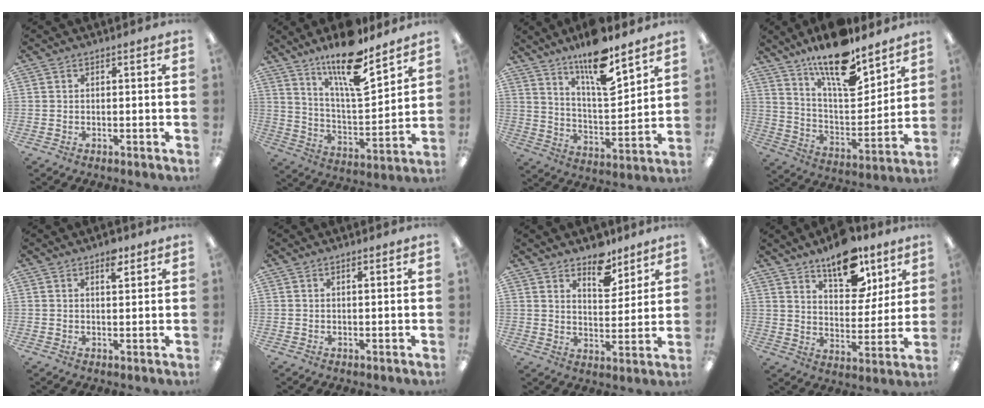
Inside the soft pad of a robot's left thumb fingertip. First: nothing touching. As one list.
[{"total": 16.6, "force": [12.6, 4.3, 9.9], "torque": [-0.171, -0.081, 0.210]}, {"total": 15.0, "force": [11.4, 4.0, 9.0], "torque": [-0.148, -0.074, 0.190]}, {"total": 17.3, "force": [13.3, 5.6, 9.5], "torque": [-0.164, -0.088, 0.228]}, {"total": 4.2, "force": [2.8, 1.7, 2.7], "torque": [-0.027, -0.011, 0.042]}, {"total": 0.8, "force": [0.6, 0.2, 0.5], "torque": [-0.012, 0.001, 0.010]}, {"total": 9.0, "force": [7.1, 4.4, 3.5], "torque": [-0.027, -0.050, 0.122]}, {"total": 14.9, "force": [10.8, 7.3, 7.2], "torque": [-0.095, -0.061, 0.189]}]